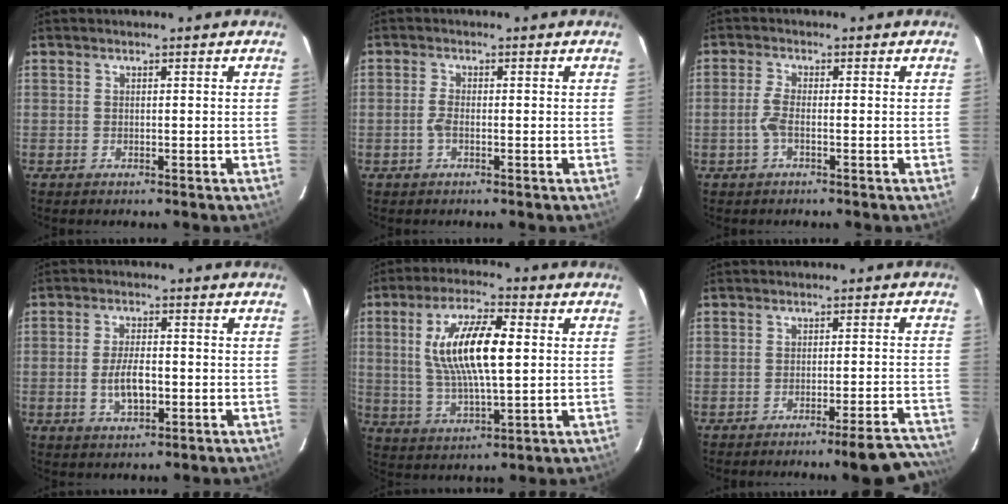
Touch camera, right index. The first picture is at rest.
{"total": 1.7, "force": [-0.6, 0.7, 1.5], "torque": [-0.035, 0.002, -0.012]}
{"total": 2.5, "force": [-0.9, 0.4, 2.3], "torque": [-0.055, 0.001, -0.018]}
{"total": 5.7, "force": [-1.2, 2.4, 5.0], "torque": [-0.099, -0.002, -0.018]}
{"total": 13.8, "force": [2.2, 4.2, 12.9], "torque": [-0.248, 0.008, 0.044]}
{"total": 11.7, "force": [-11.0, 0.2, 4.1], "torque": [-0.039, 0.016, -0.135]}